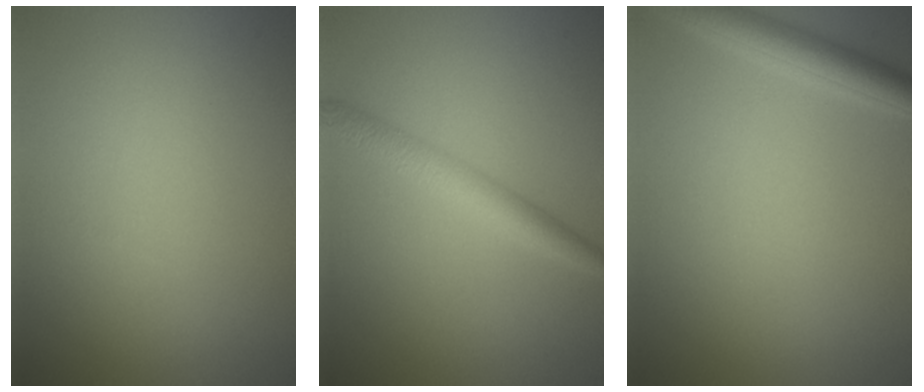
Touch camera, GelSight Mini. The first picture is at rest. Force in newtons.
{"total": 2.9, "press": 2.9, "slide": 0.0}
{"total": 3.1, "press": 3.1, "slide": 0.2}